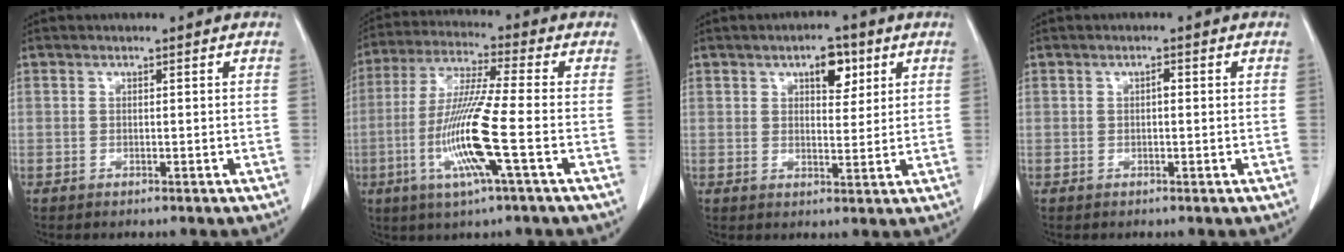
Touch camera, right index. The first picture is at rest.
{"total": 12.7, "force": [-3.6, -0.4, 12.2], "torque": [-0.250, -0.015, -0.077]}
{"total": 5.1, "force": [2.5, 2.4, 3.7], "torque": [-0.051, 0.006, 0.037]}
{"total": 0.9, "force": [0.0, 0.4, 0.8], "torque": [-0.011, 0.003, 0.000]}